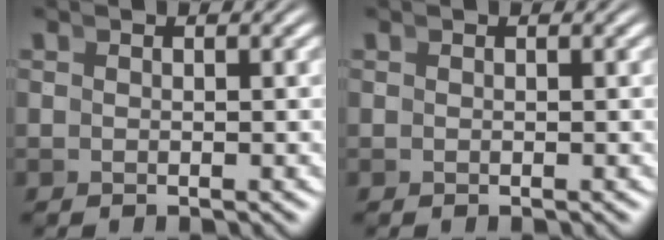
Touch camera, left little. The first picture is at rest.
{"total": 0.0}